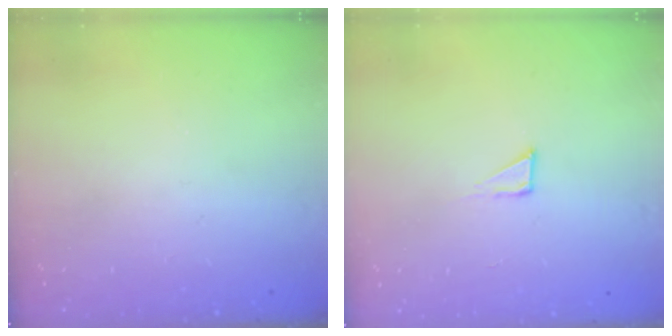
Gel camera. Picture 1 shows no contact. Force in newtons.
{"total": 2.3, "press": 2.3, "slide": 0.1}